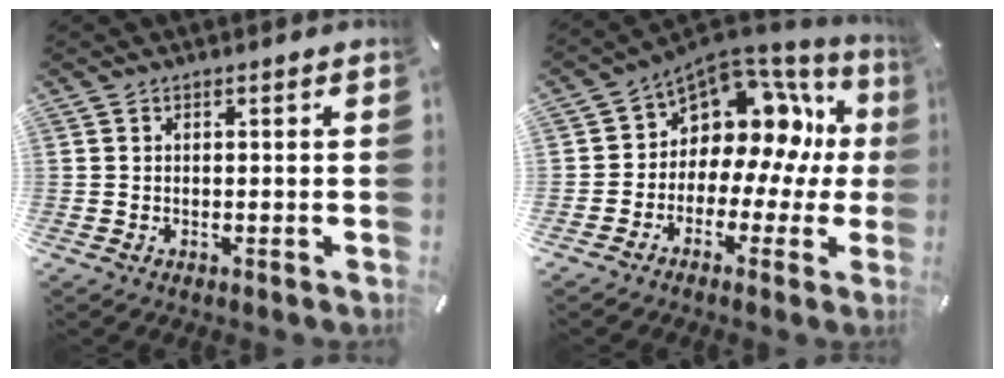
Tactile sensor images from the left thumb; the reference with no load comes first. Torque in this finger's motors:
{"motor_torque": [0.00, 1.02, 0.72, 0.75, 0.08]}